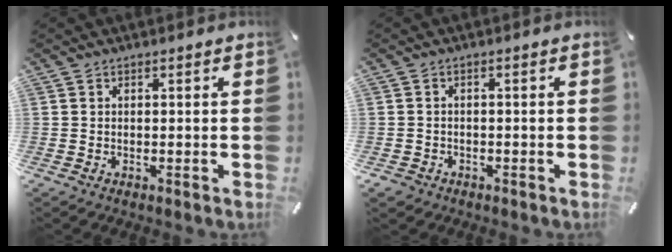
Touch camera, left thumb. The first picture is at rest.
{"total": 1.9, "force": [-1.2, 1.5, 0.5], "torque": [-0.008, 0.007, -0.026]}